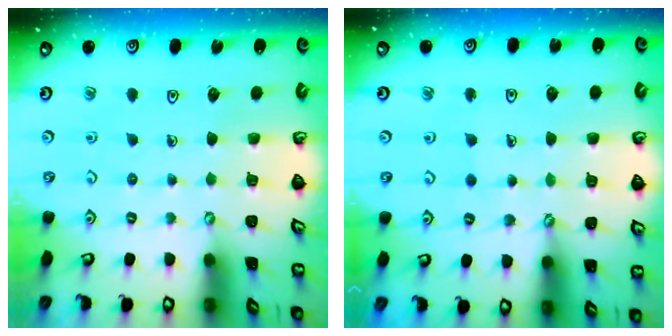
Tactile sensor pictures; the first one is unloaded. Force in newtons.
{"total": 0.6, "press": 0.6, "slide": 0.1}